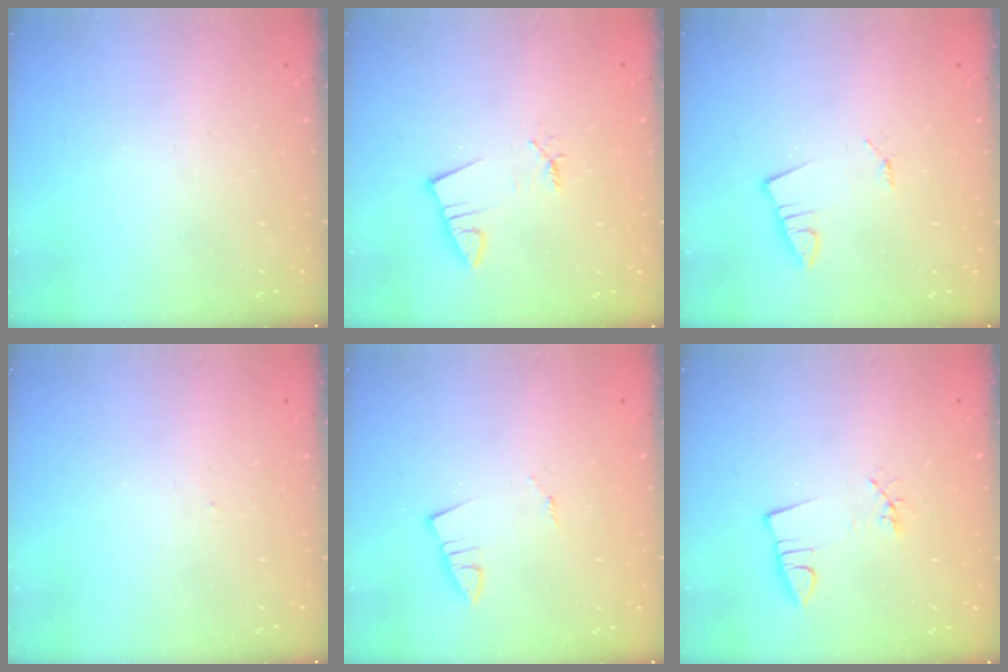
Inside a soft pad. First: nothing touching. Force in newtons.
{"total": 2.0, "press": 2.0, "slide": 0.2}
{"total": 0.8, "press": 0.8, "slide": 0.1}
{"total": 2.1, "press": 2.1, "slide": 0.1}
{"total": 1.3, "press": 1.3, "slide": 0.1}
{"total": 2.9, "press": 1.5, "slide": 2.5}